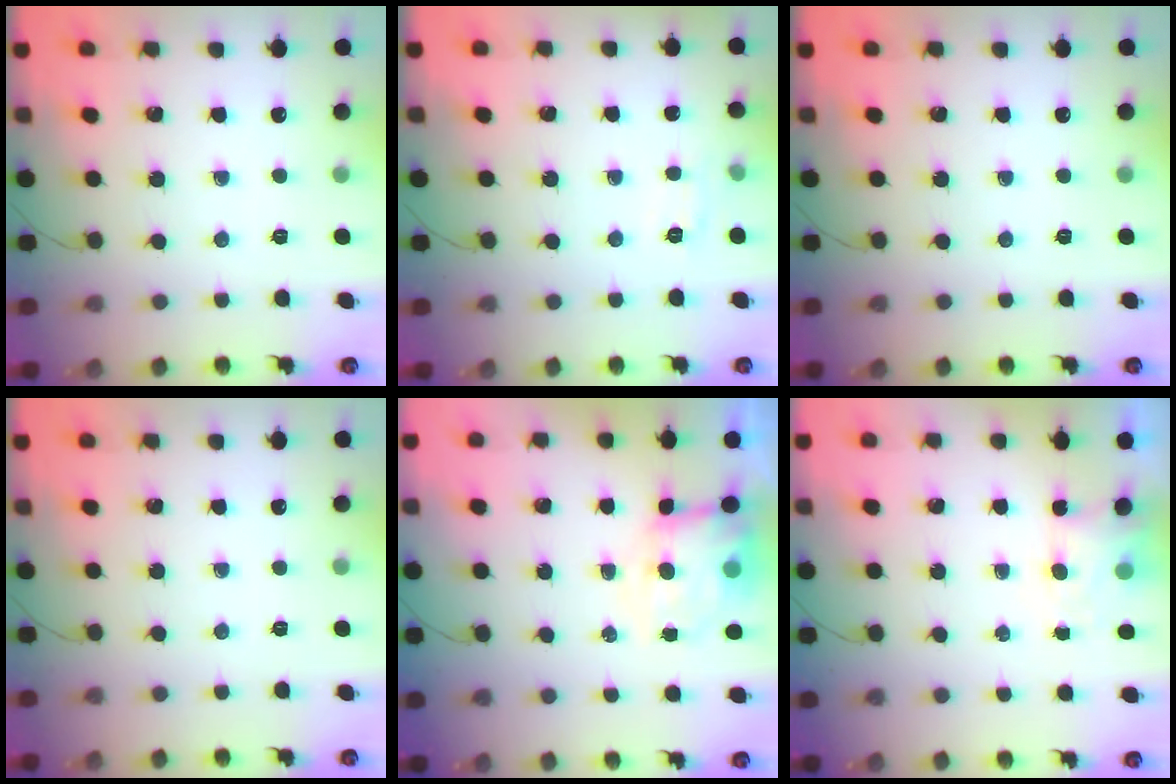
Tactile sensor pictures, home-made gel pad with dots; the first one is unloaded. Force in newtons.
{"total": 5.7, "press": 5.5, "slide": 1.5}
{"total": 0.0}
{"total": 0.0}
{"total": 7.1, "press": 7.0, "slide": 1.5}
{"total": 3.8, "press": 3.7, "slide": 1.1}